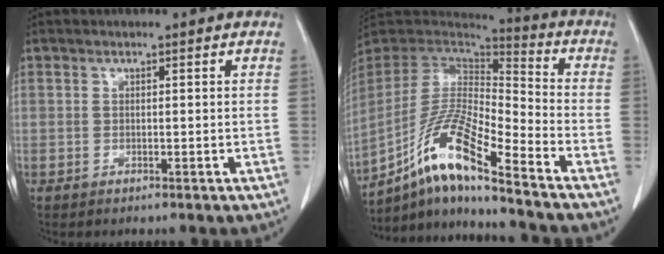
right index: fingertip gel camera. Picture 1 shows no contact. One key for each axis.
{"total": 15.7, "fx": -10.1, "fy": 1.2, "fz": 12.0, "tx": -0.239, "ty": -0.002, "tz": -0.182}